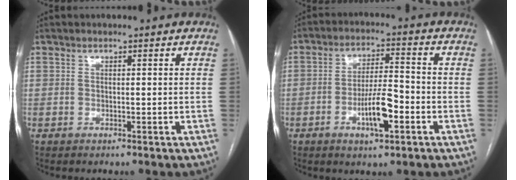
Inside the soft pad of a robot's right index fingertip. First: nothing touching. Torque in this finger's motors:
{"motor_torque": [1.26, -0.35, 0.63, 0.09]}